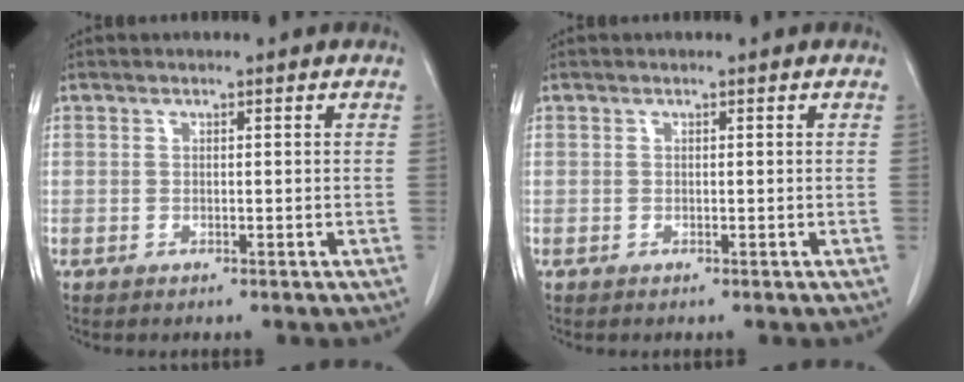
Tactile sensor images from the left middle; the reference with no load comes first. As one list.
[{"total": 0.0}]